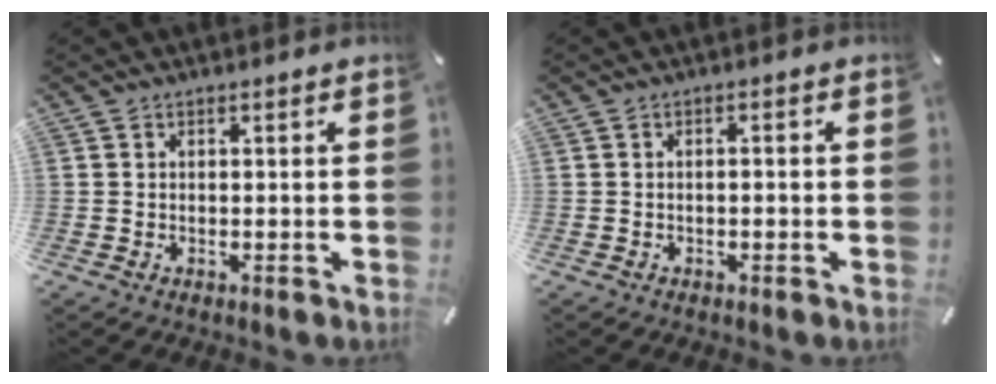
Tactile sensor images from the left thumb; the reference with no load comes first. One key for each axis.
{"total": 1.3, "fx": -0.7, "fy": 0.4, "fz": 1.0, "tx": -0.018, "ty": 0.002, "tz": -0.014}